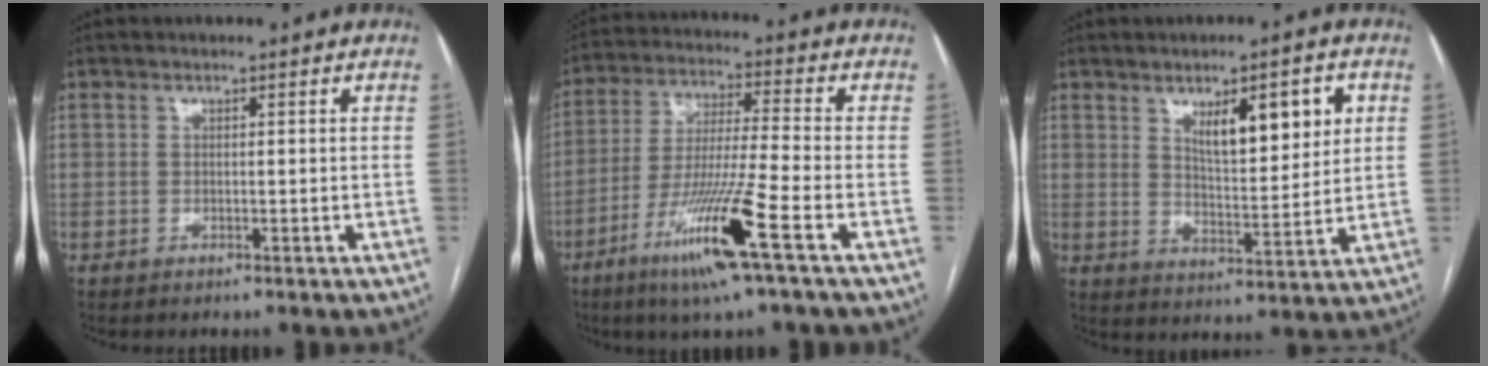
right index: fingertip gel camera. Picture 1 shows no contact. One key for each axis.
{"total": 13.5, "fx": -6.7, "fy": -1.0, "fz": 11.7, "tx": -0.235, "ty": -0.027, "tz": -0.126}
{"total": 10.0, "fx": 4.1, "fy": 2.9, "fz": 8.6, "tx": -0.132, "ty": 0.000, "tz": 0.071}